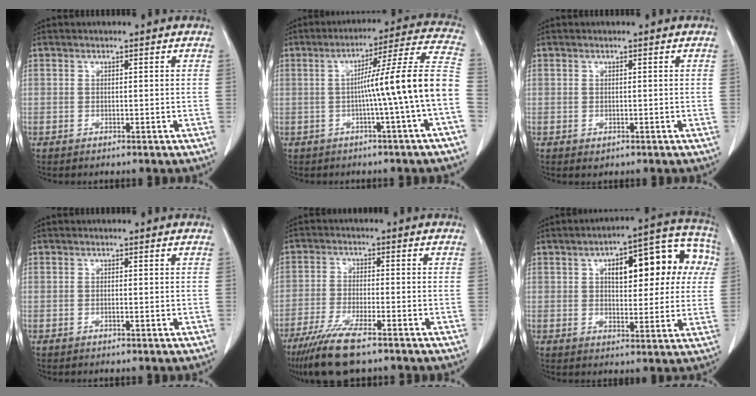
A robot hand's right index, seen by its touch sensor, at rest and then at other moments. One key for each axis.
{"total": 11.3, "fx": -2.2, "fy": -1.9, "fz": 10.9, "tx": -0.159, "ty": 0.019, "tz": -0.031}
{"total": 0.6, "fx": -0.3, "fy": 0.5, "fz": 0.4, "tx": -0.005, "ty": 0.000, "tz": 0.001}
{"total": 0.0}
{"total": 9.8, "fx": -7.2, "fy": 1.4, "fz": 6.5, "tx": -0.119, "ty": -0.025, "tz": -0.121}
{"total": 16.0, "fx": 4.3, "fy": 6.3, "fz": 14.0, "tx": -0.173, "ty": 0.047, "tz": 0.053}